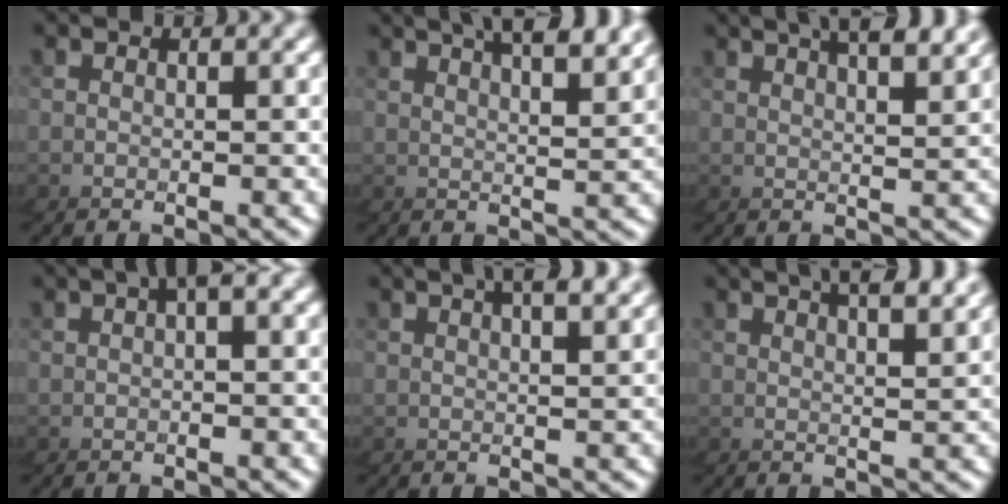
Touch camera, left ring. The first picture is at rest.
{"total": 5.0, "force": [3.9, -3.1, -0.4], "torque": [-0.016, 0.030, 0.052]}
{"total": 4.3, "force": [3.3, -2.8, -0.4], "torque": [-0.013, 0.026, 0.044]}
{"total": 1.4, "force": [-0.1, -0.8, 1.2], "torque": [-0.038, 0.010, -0.002]}
{"total": 2.9, "force": [1.9, -2.2, -0.1], "torque": [-0.011, 0.020, 0.023]}
{"total": 4.2, "force": [3.1, -2.7, -0.4], "torque": [-0.010, 0.024, 0.042]}